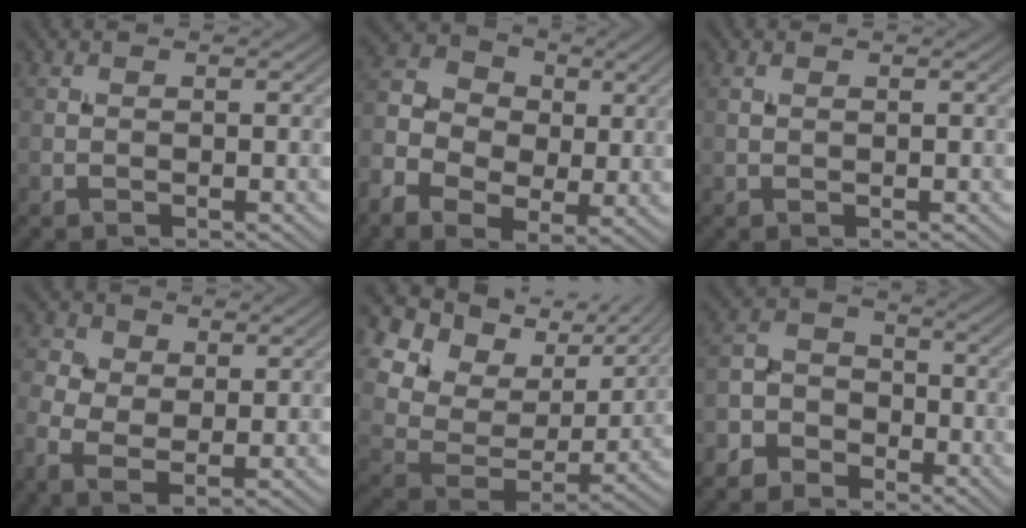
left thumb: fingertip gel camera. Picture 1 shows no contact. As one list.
[{"total": 9.7, "force": [-1.4, 7.3, 6.3], "torque": [-0.154, -0.001, -0.038]}, {"total": 0.6, "force": [0.3, 0.1, 0.5], "torque": [-0.012, 0.004, 0.006]}, {"total": 5.8, "force": [0.5, 4.0, 4.1], "torque": [-0.112, 0.001, 0.005]}, {"total": 14.7, "force": [8.2, 9.2, 8.1], "torque": [-0.206, 0.012, 0.151]}, {"total": 6.8, "force": [-4.8, 4.3, 2.1], "torque": [-0.050, 0.001, -0.113]}]